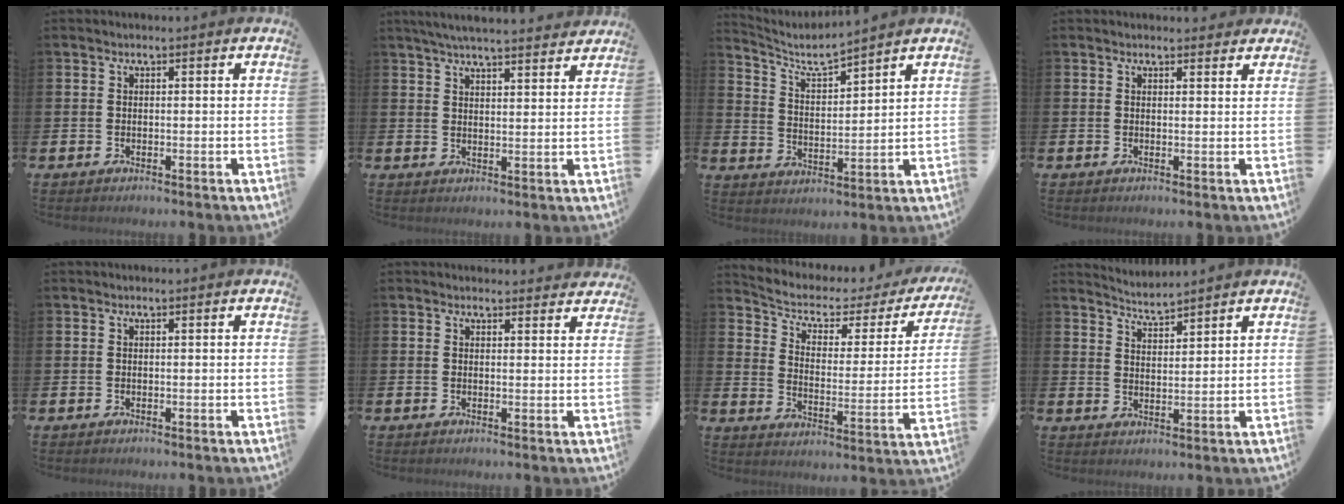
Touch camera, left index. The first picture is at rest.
{"total": 5.1, "force": [4.9, 0.1, 1.3], "torque": [-0.037, -0.020, 0.089]}
{"total": 5.1, "force": [4.8, 0.5, 1.8], "torque": [-0.059, -0.028, 0.081]}
{"total": 1.2, "force": [1.1, 0.3, 0.1], "torque": [0.005, 0.000, 0.019]}
{"total": 0.0}
{"total": 1.6, "force": [1.5, 0.4, 0.0], "torque": [0.013, -0.009, 0.025]}
{"total": 4.4, "force": [3.4, 2.1, 1.9], "torque": [-0.064, -0.028, 0.048]}
{"total": 3.6, "force": [3.6, -0.2, -0.1], "torque": [-0.007, -0.024, 0.064]}